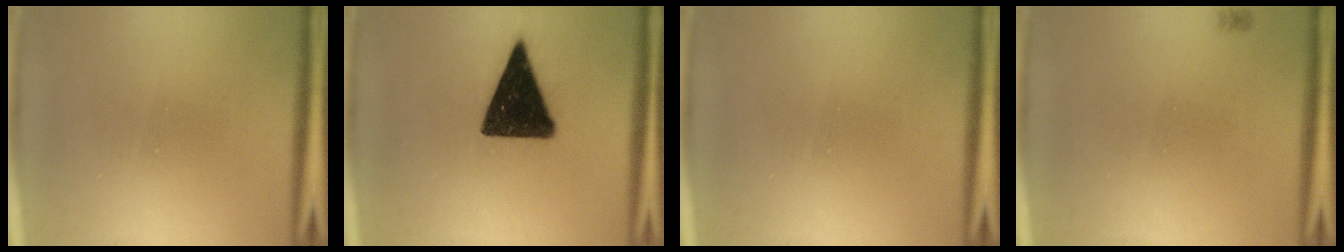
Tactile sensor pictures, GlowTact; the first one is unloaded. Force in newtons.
{"total": 15.4}
{"total": 0.0}
{"total": 1.1}